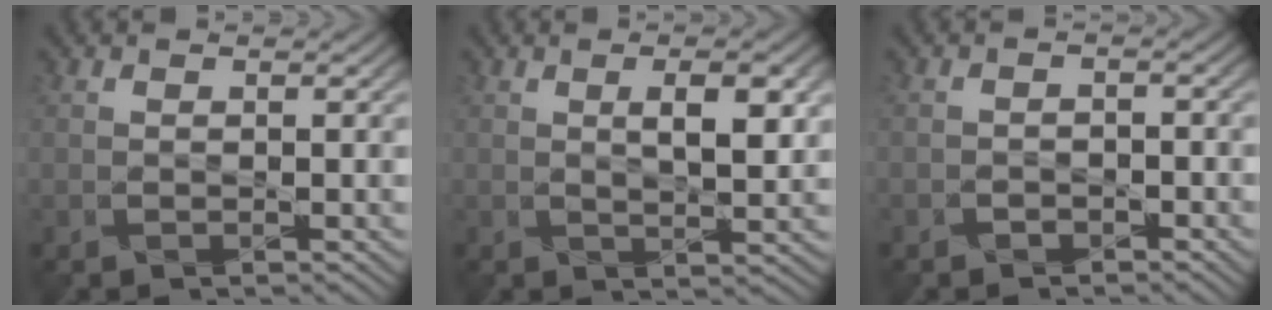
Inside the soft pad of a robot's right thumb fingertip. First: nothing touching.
{"total": 4.7, "force": [1.4, 1.5, 4.2], "torque": [-0.074, -0.001, 0.026]}
{"total": 1.6, "force": [-1.2, 1.0, 0.2], "torque": [0.001, 0.001, -0.022]}